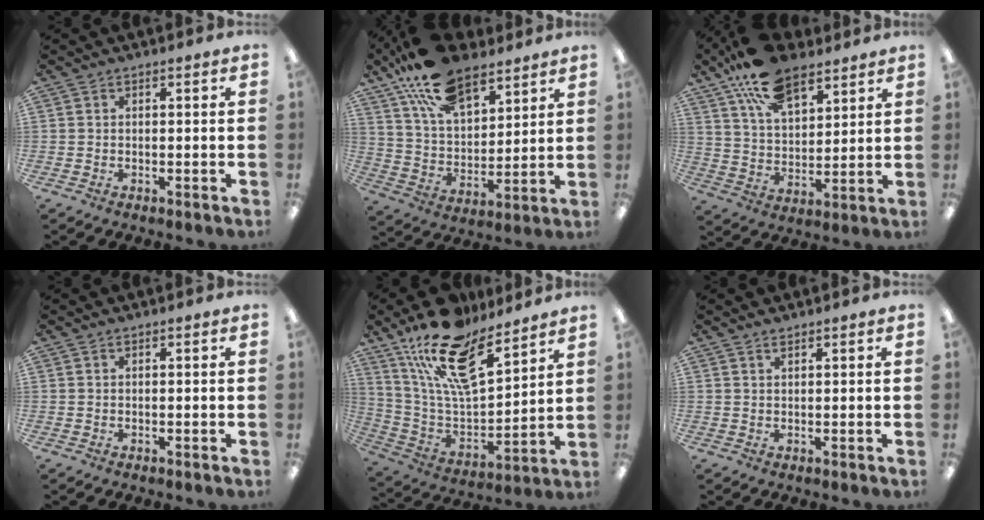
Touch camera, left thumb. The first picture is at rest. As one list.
[{"total": 18.5, "force": [12.9, 9.2, 9.6], "torque": [-0.188, -0.056, 0.236]}, {"total": 16.0, "force": [10.8, 8.2, 8.5], "torque": [-0.160, -0.044, 0.199]}, {"total": 0.0}, {"total": 21.9, "force": [15.8, 8.3, 12.5], "torque": [-0.227, -0.096, 0.282]}, {"total": 1.1, "force": [1.0, 0.2, 0.5], "torque": [-0.011, 0.000, 0.018]}]